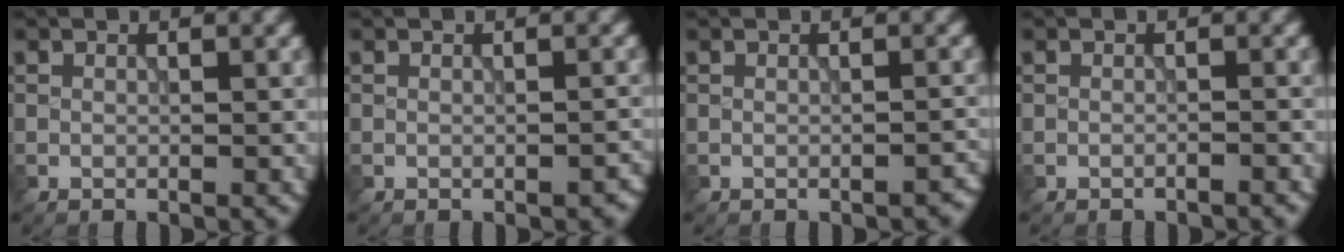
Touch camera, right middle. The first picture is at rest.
{"total": 1.0, "force": [-0.6, 0.5, 0.7], "torque": [-0.012, 0.002, -0.005]}
{"total": 1.2, "force": [-1.0, 0.3, 0.5], "torque": [-0.004, 0.002, -0.013]}
{"total": 0.7, "force": [-0.7, 0.0, 0.2], "torque": [-0.001, 0.001, -0.015]}